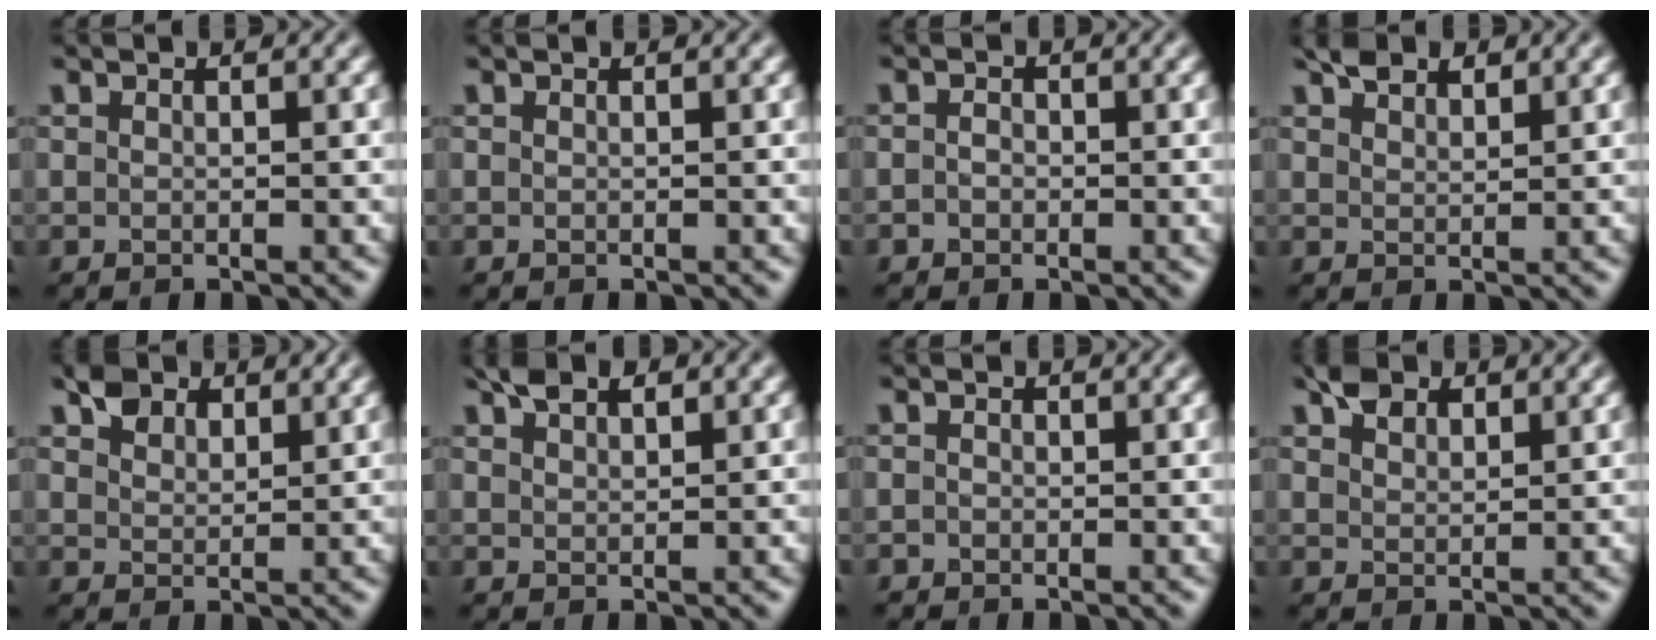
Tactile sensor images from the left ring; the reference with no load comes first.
{"total": 0.0}
{"total": 1.1, "force": [-0.2, 1.0, 0.6], "torque": [-0.005, -0.001, -0.011]}
{"total": 2.4, "force": [1.9, 1.0, 1.0], "torque": [-0.016, 0.005, 0.038]}
{"total": 3.1, "force": [2.2, 1.8, 1.1], "torque": [-0.026, 0.003, 0.040]}
{"total": 2.6, "force": [1.7, 1.1, 1.6], "torque": [-0.024, 0.006, 0.032]}
{"total": 0.6, "force": [-0.3, 0.5, 0.1], "torque": [0.001, -0.003, -0.006]}
{"total": 2.6, "force": [1.8, 1.4, 1.1], "torque": [-0.022, 0.005, 0.034]}